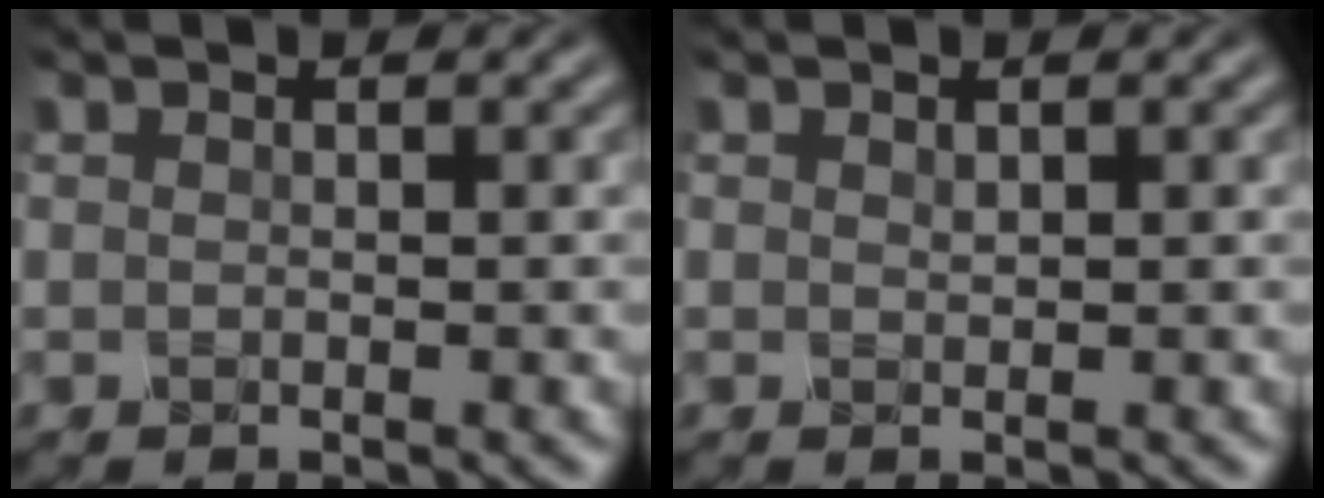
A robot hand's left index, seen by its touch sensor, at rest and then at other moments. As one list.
[{"total": 0.0}]